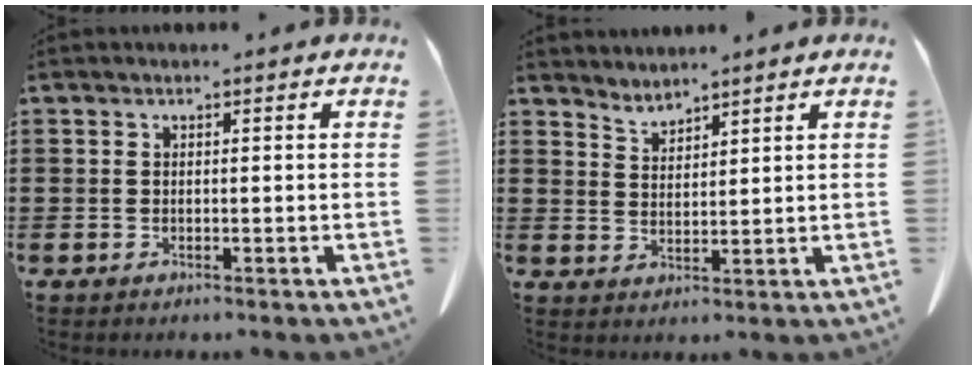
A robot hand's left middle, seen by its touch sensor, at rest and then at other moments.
{"total": 2.8, "force": [2.8, 0.1, -0.4], "torque": [-0.002, -0.012, 0.055]}